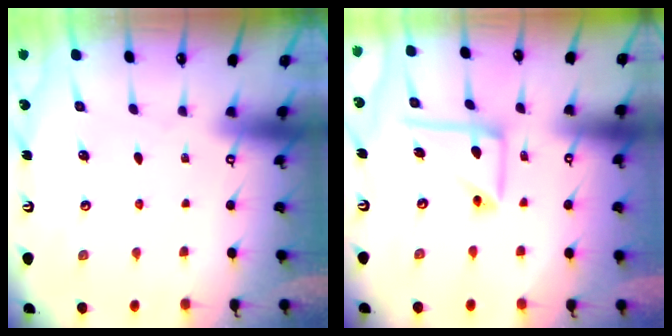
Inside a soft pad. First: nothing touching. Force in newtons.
{"total": 11.8, "press": 11.7, "slide": 1.0}